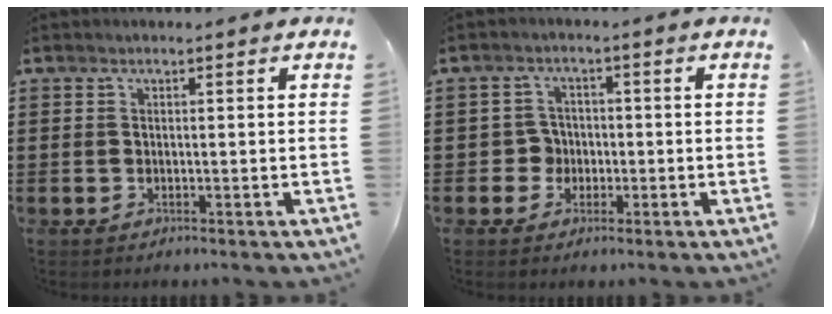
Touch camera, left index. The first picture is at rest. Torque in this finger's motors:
{"motor_torque": [-0.40, 0.60, 0.02, -0.01]}